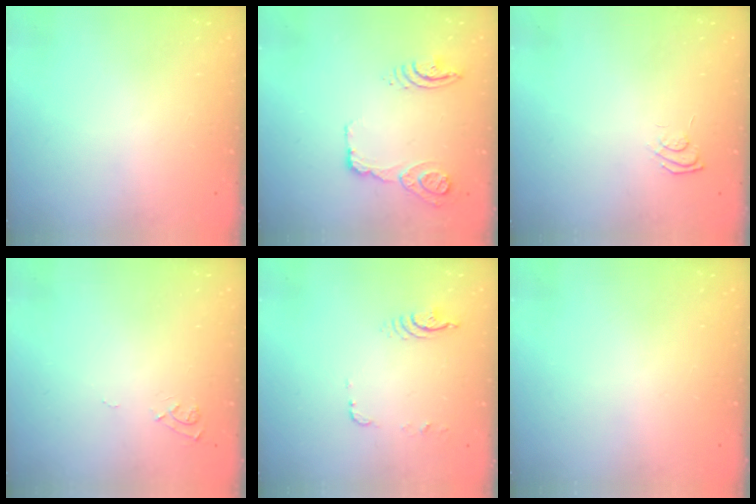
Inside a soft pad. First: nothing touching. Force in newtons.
{"total": 21.3, "press": 16.2, "slide": 13.8}
{"total": 6.1, "press": 5.9, "slide": 1.4}
{"total": 6.8, "press": 6.8, "slide": 0.6}
{"total": 5.2, "press": 5.1, "slide": 1.1}
{"total": 0.0}